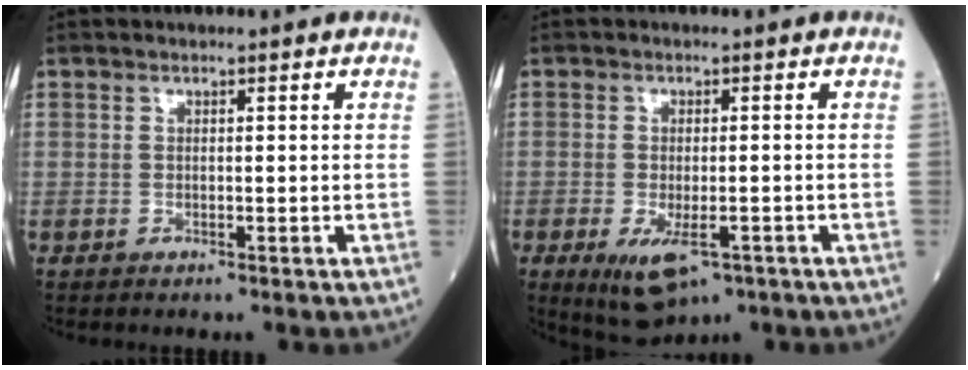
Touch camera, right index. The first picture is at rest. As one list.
[{"total": 7.0, "force": [-3.3, 3.0, 5.4], "torque": [-0.092, -0.015, -0.043]}]